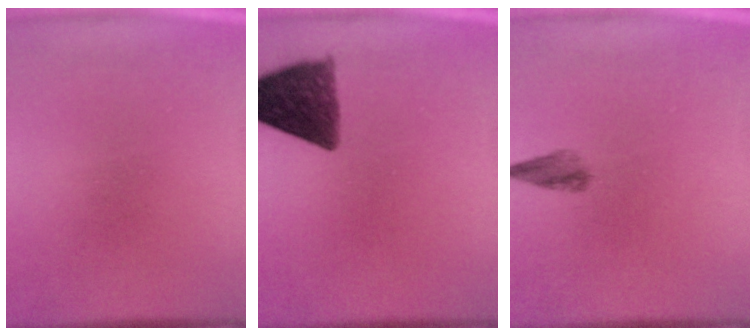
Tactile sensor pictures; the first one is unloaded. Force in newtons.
{"total": 10.0}
{"total": 2.0}